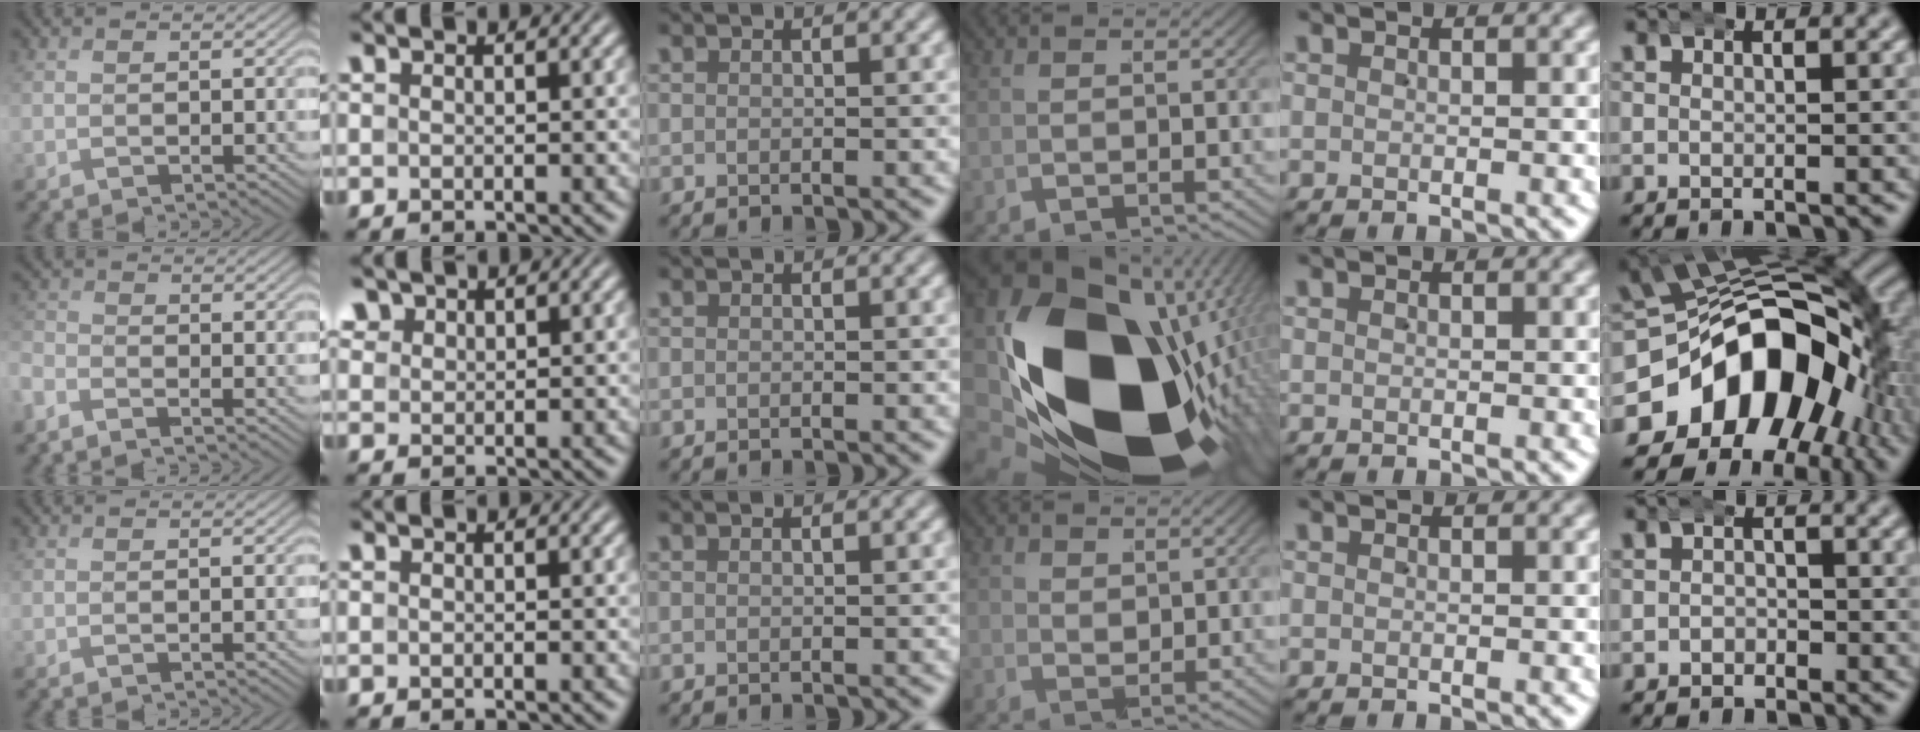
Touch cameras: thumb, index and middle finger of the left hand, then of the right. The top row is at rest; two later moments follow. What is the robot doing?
{"motion": "wrap", "object": "arm wrap"}